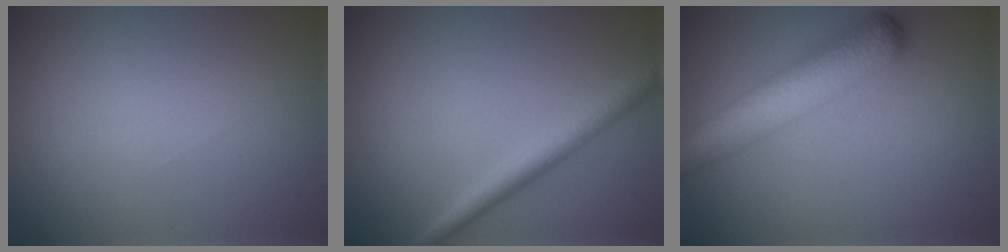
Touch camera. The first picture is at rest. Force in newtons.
{"total": 2.9, "press": 2.9, "slide": 0.1}
{"total": 6.7, "press": 6.7, "slide": 0.2}